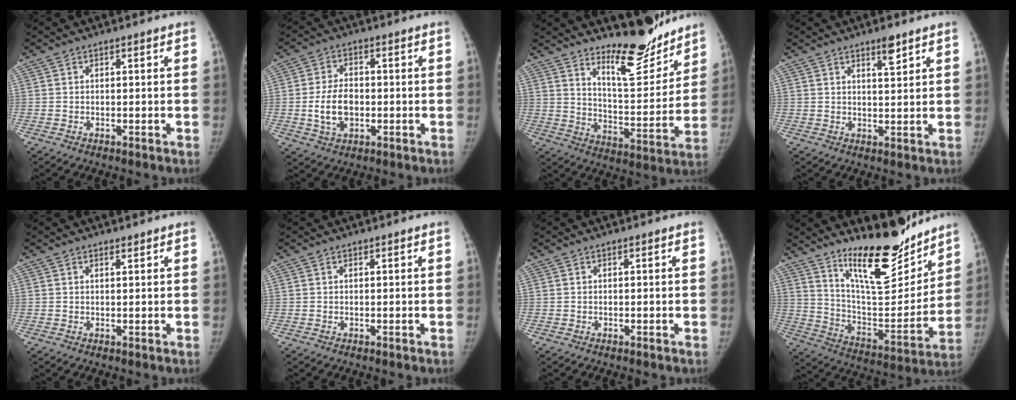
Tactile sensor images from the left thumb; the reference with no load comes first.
{"total": 7.2, "force": [-1.2, 4.8, 5.3], "torque": [-0.088, 0.008, -0.018]}
{"total": 14.1, "force": [11.8, 3.8, 6.8], "torque": [-0.058, -0.104, 0.190]}
{"total": 3.4, "force": [2.4, 0.8, 2.3], "torque": [-0.029, -0.017, 0.038]}
{"total": 0.8, "force": [0.7, 0.2, 0.4], "torque": [-0.007, -0.005, 0.011]}
{"total": 0.0}
{"total": 0.0}
{"total": 19.9, "force": [15.4, 5.8, 11.2], "torque": [-0.123, -0.122, 0.256]}